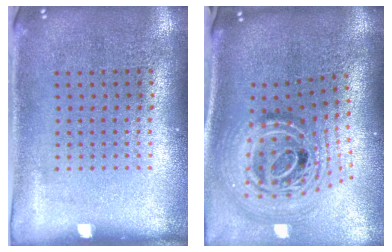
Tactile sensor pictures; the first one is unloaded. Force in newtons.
{"total": 2.5, "press": 1.8, "slide": 1.8}